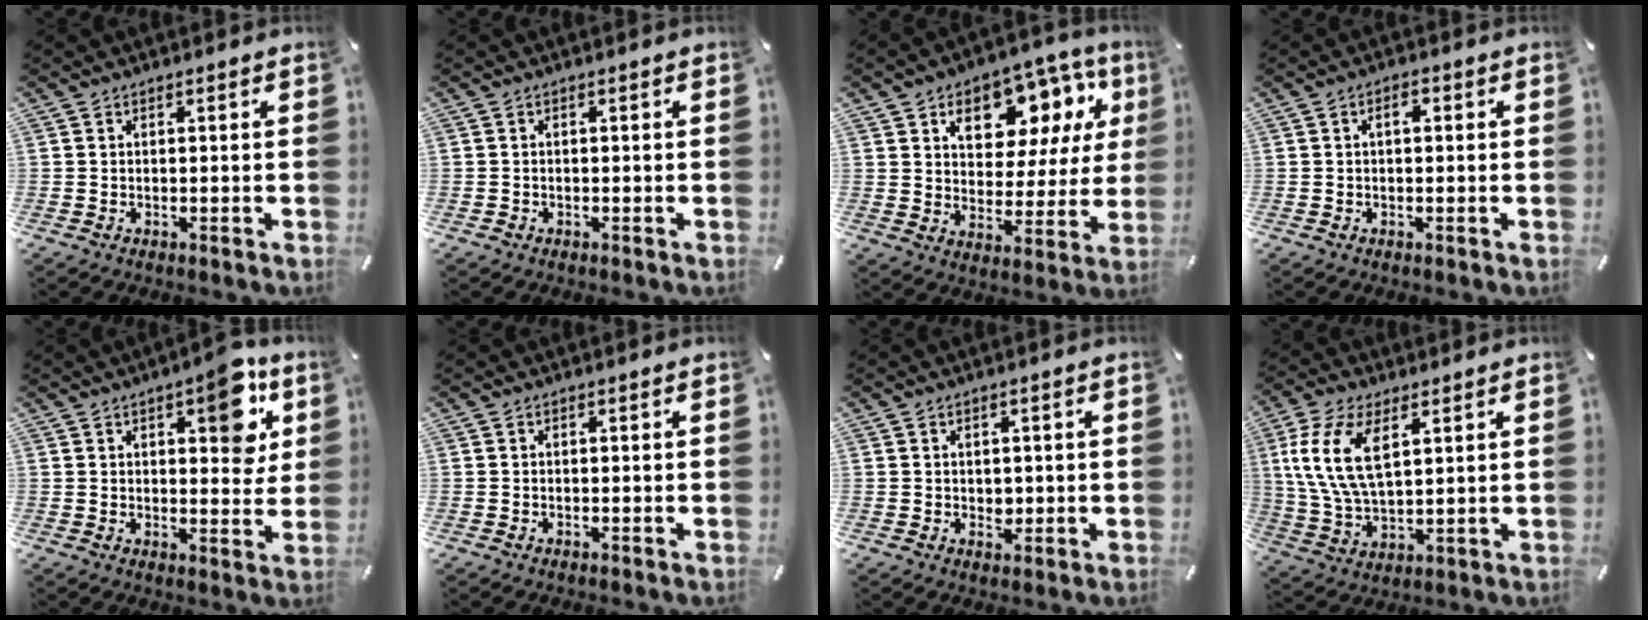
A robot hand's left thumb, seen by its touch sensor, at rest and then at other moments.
{"total": 0.6, "force": [-0.4, 0.4, 0.0], "torque": [0.000, 0.001, -0.008]}
{"total": 14.0, "force": [7.4, 9.2, 7.5], "torque": [-0.114, -0.043, 0.128]}
{"total": 1.7, "force": [0.1, 0.9, 1.5], "torque": [-0.022, 0.005, -0.002]}
{"total": 11.1, "force": [5.4, 5.3, 8.1], "torque": [-0.075, -0.031, 0.082]}
{"total": 0.0}
{"total": 2.0, "force": [0.2, 1.9, 0.7], "torque": [0.001, -0.004, -0.001]}
{"total": 12.1, "force": [4.6, 6.2, 9.4], "torque": [-0.225, -0.006, 0.079]}